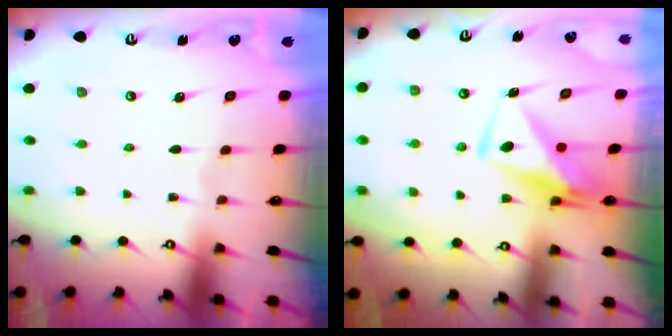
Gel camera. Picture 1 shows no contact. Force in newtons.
{"total": 10.0, "press": 10.0, "slide": 1.2}